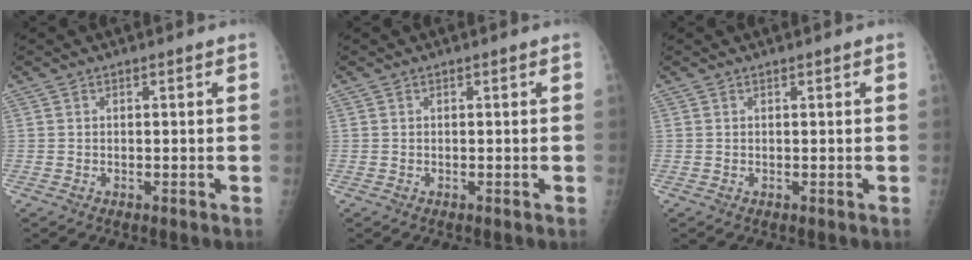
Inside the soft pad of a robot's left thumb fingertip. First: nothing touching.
{"total": 0.0}
{"total": 0.0}